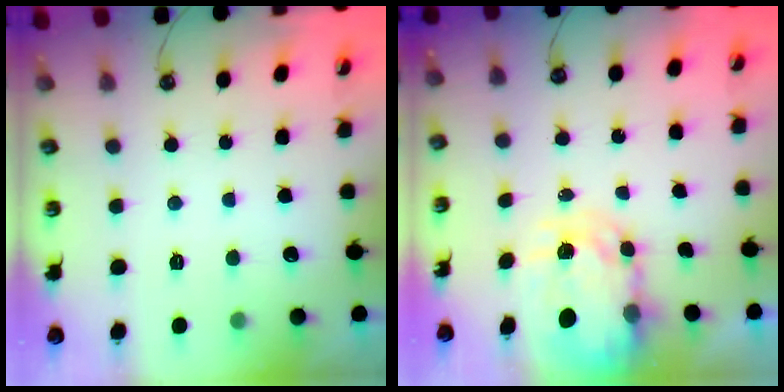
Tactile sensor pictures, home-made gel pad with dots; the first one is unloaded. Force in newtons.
{"total": 5.5, "press": 5.5, "slide": 0.7}